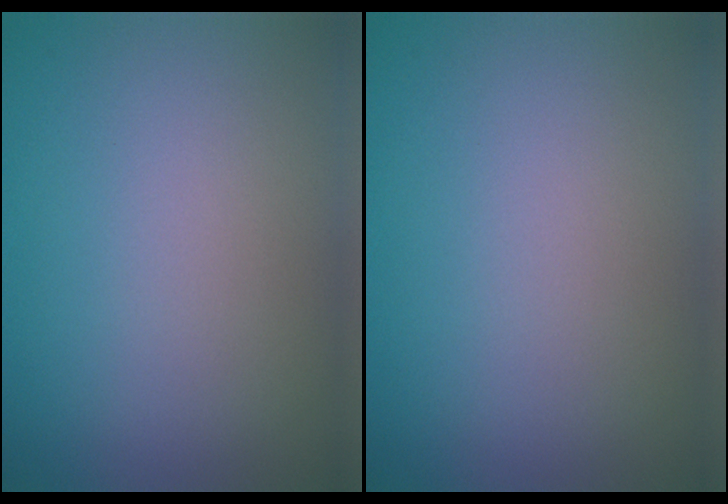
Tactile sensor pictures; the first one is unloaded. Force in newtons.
{"total": 0.0}